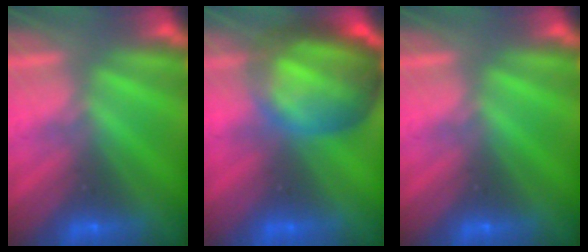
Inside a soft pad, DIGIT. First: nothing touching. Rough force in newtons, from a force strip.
{"total": 6.9}
{"total": 0.0}